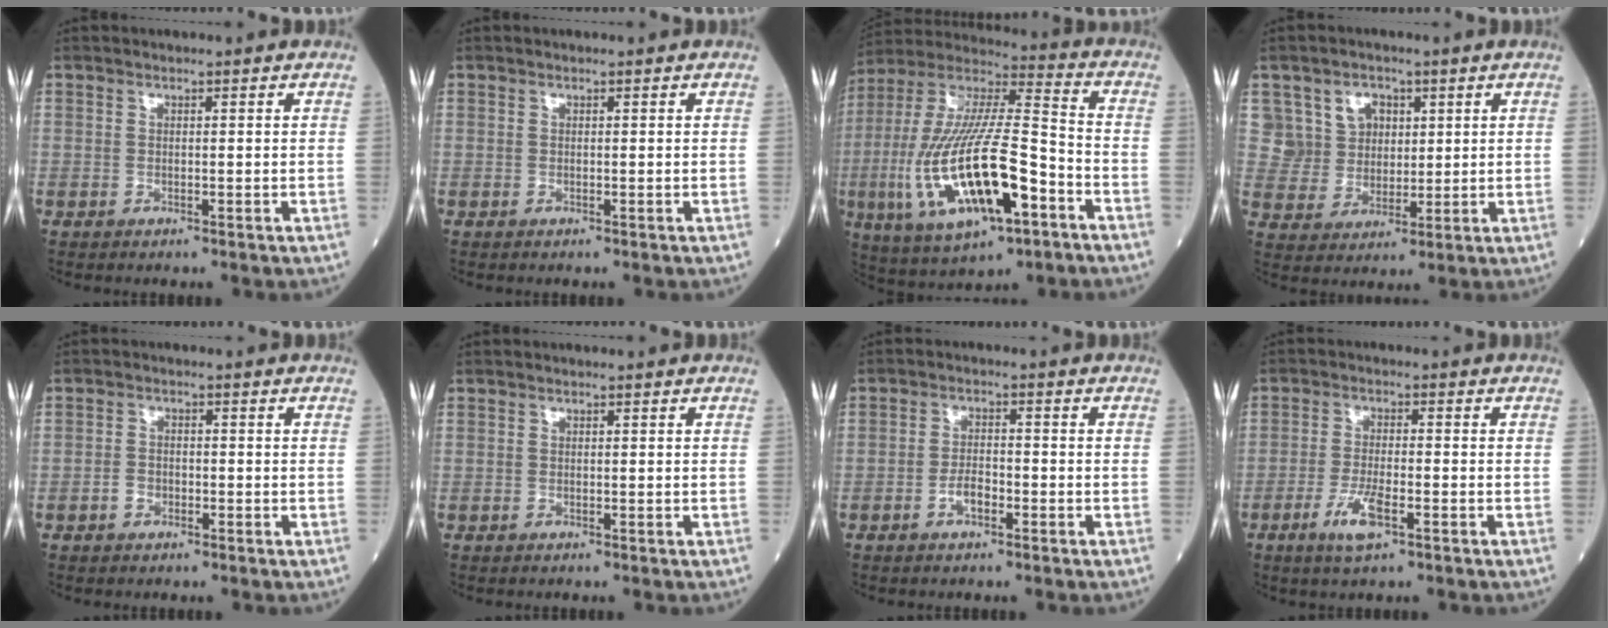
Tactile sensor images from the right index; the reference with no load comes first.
{"total": 0.0}
{"total": 22.4, "force": [-7.4, 5.7, 20.4], "torque": [-0.442, -0.021, -0.122]}
{"total": 7.5, "force": [3.2, 6.7, 1.4], "torque": [-0.020, 0.020, 0.063]}
{"total": 1.9, "force": [-0.9, 1.4, 0.9], "torque": [-0.017, 0.005, -0.014]}
{"total": 0.0}
{"total": 2.9, "force": [-1.4, 1.2, 2.2], "torque": [-0.039, 0.004, -0.028]}
{"total": 5.1, "force": [-2.5, 1.0, 4.3], "torque": [-0.090, -0.005, -0.046]}